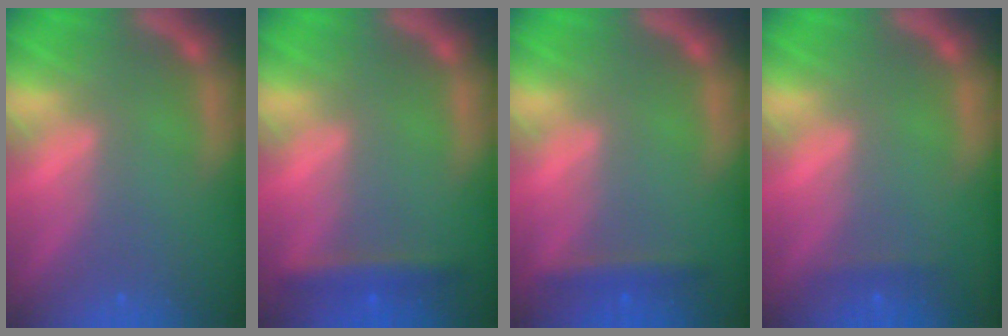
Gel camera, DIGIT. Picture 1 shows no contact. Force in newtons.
{"total": 2.4}
{"total": 1.9}
{"total": 0.9}